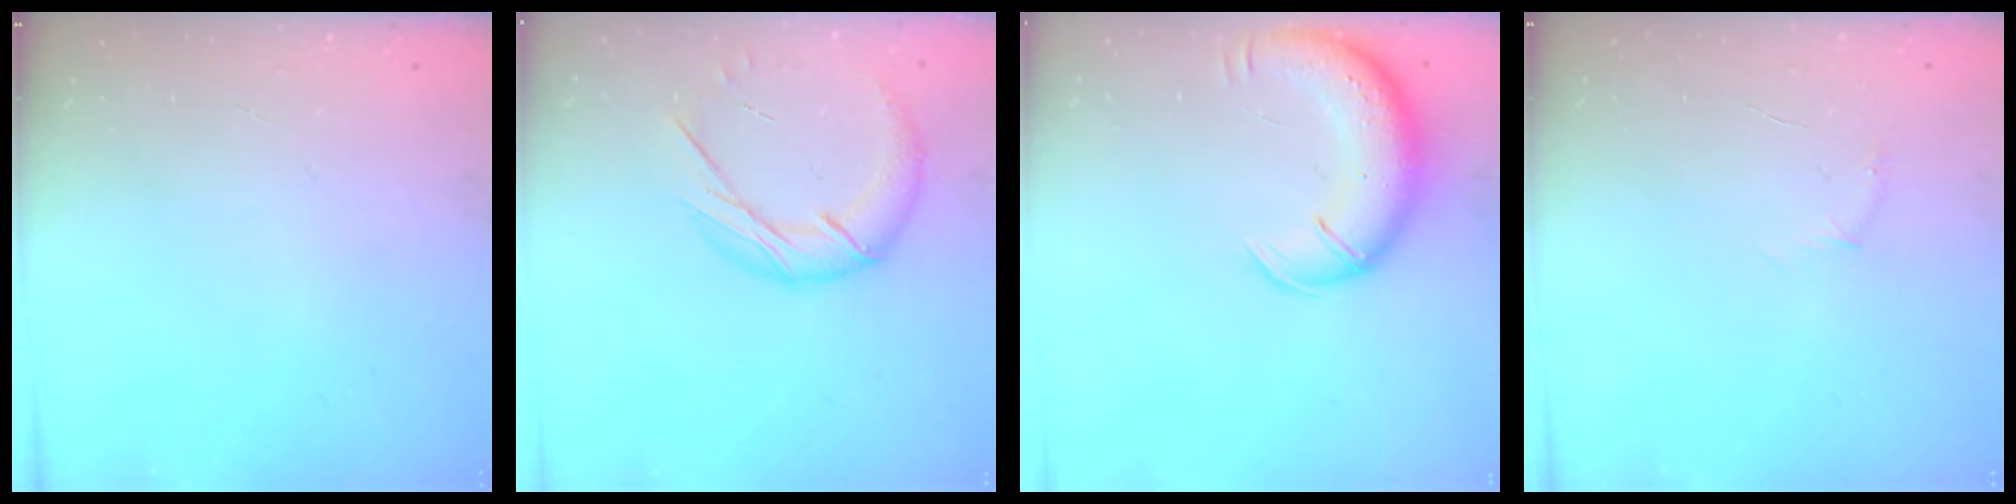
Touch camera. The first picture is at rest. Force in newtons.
{"total": 13.0, "press": 12.9, "slide": 1.2}
{"total": 13.4, "press": 12.9, "slide": 3.5}
{"total": 3.7, "press": 3.6, "slide": 1.0}